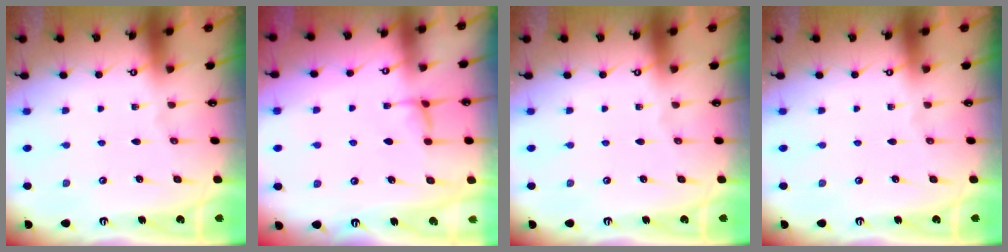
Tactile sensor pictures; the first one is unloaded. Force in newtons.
{"total": 1.2, "press": 0.9, "slide": 0.7}
{"total": 0.0}
{"total": 0.0}